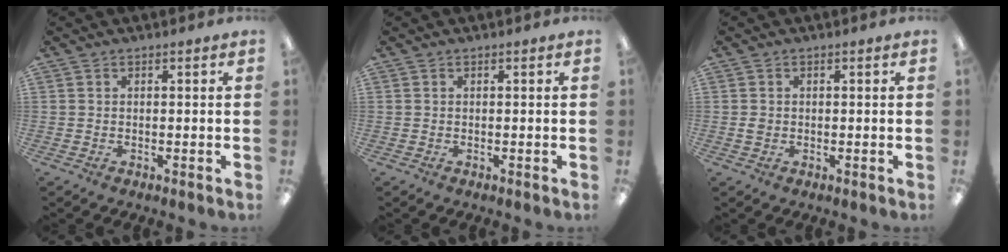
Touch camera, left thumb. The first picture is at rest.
{"total": 0.0}
{"total": 1.3, "force": [0.0, 1.2, 0.6], "torque": [-0.011, 0.004, -0.001]}